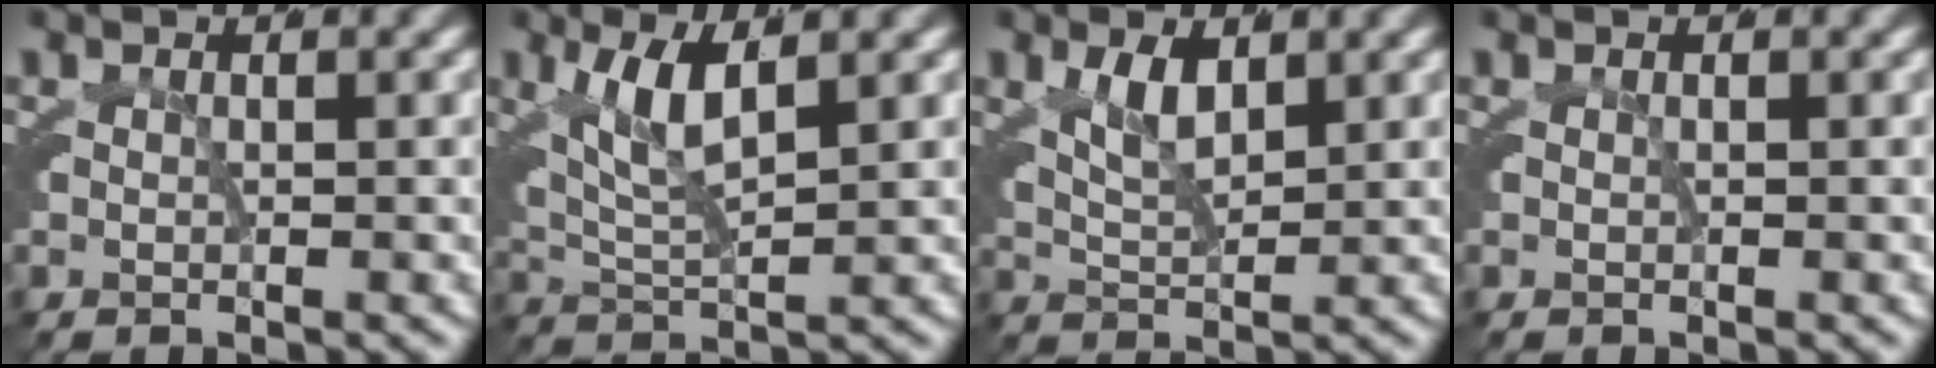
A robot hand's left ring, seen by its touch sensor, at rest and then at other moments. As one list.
[{"total": 4.4, "force": [1.7, 2.0, 3.6], "torque": [-0.082, -0.012, 0.037]}, {"total": 2.2, "force": [0.6, 0.9, 1.8], "torque": [-0.034, -0.007, 0.016]}, {"total": 0.0}]